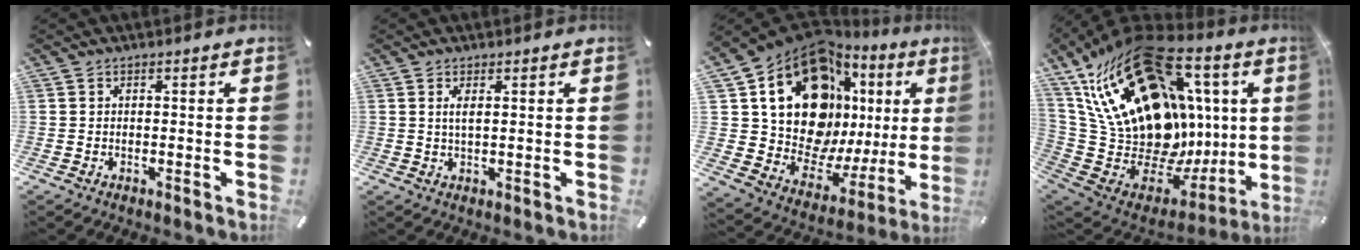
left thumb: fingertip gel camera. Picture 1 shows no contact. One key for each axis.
{"total": 2.4, "fx": 0.8, "fy": 0.5, "fz": 2.1, "tx": -0.045, "ty": 0.001, "tz": 0.013}
{"total": 22.4, "fx": 9.0, "fy": 14.7, "fz": 14.4, "tx": -0.264, "ty": -0.077, "tz": 0.167}
{"total": 30.5, "fx": 10.1, "fy": 18.7, "fz": 21.9, "tx": -0.375, "ty": -0.120, "tz": 0.217}